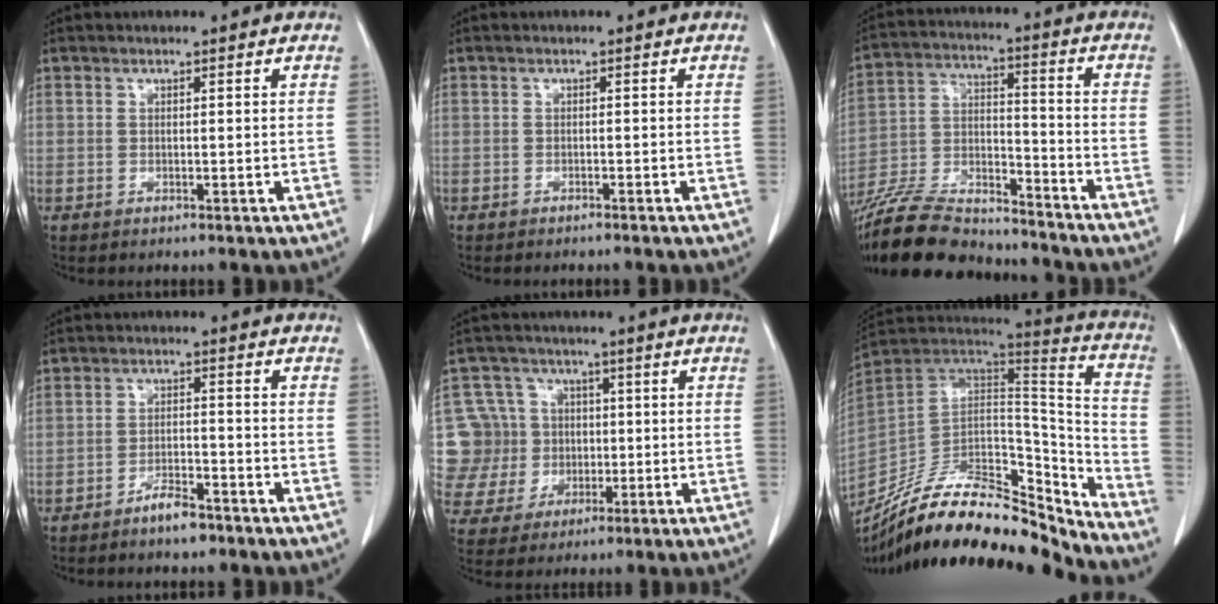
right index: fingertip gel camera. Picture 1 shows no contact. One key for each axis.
{"total": 1.5, "fx": -1.3, "fy": -0.1, "fz": 0.8, "tx": -0.012, "ty": 0.001, "tz": -0.015}
{"total": 18.3, "fx": -16.6, "fy": 3.9, "fz": 6.6, "tx": -0.133, "ty": -0.005, "tz": -0.287}
{"total": 4.2, "fx": -3.3, "fy": 1.1, "fz": 2.2, "tx": -0.042, "ty": 0.003, "tz": -0.057}
{"total": 9.7, "fx": 0.1, "fy": 9.5, "fz": 2.0, "tx": -0.056, "ty": 0.028, "tz": 0.018}
{"total": 27.4, "fx": -24.0, "fy": 7.2, "fz": 11.0, "tx": -0.166, "ty": 0.011, "tz": -0.372}